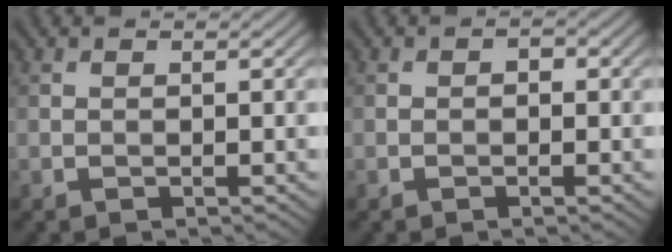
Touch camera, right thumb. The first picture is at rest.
{"total": 0.9, "force": [-0.2, 0.8, 0.5], "torque": [-0.006, -0.002, -0.008]}